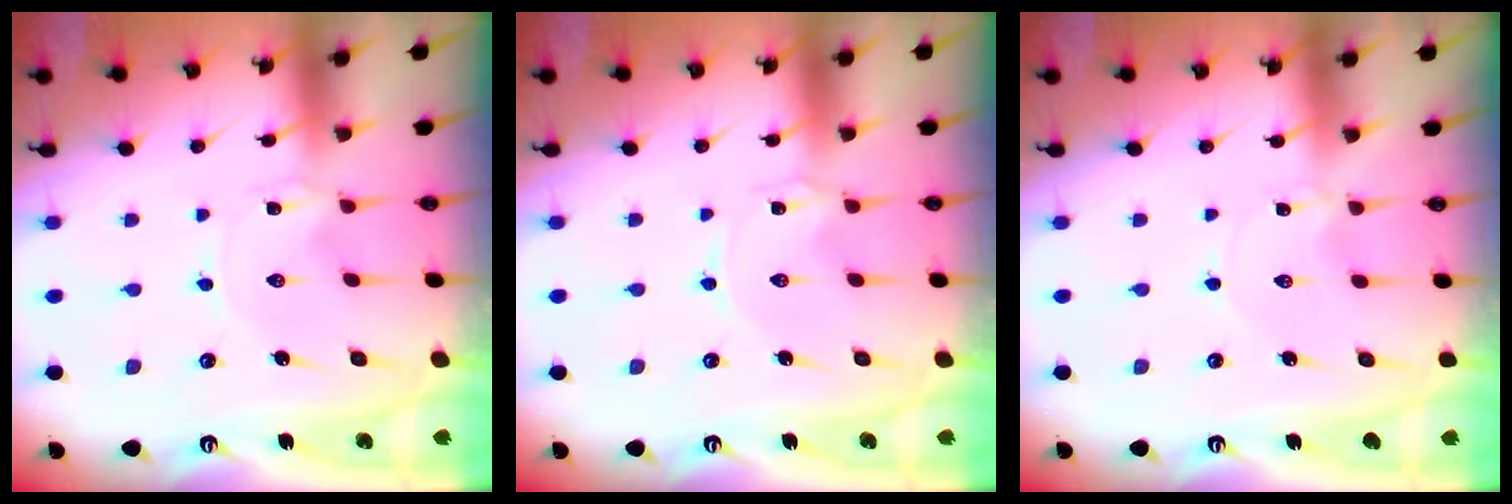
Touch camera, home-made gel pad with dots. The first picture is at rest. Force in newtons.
{"total": 0.0}
{"total": 0.9, "press": 0.9, "slide": 0.1}